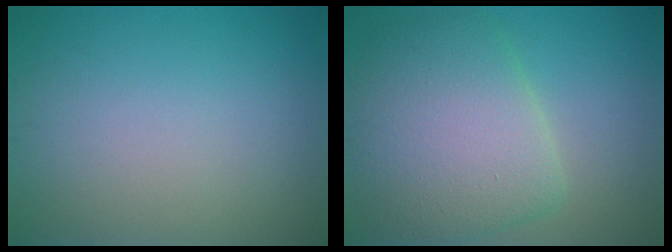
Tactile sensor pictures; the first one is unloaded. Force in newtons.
{"total": 7.7, "press": 7.7, "slide": 0.8}